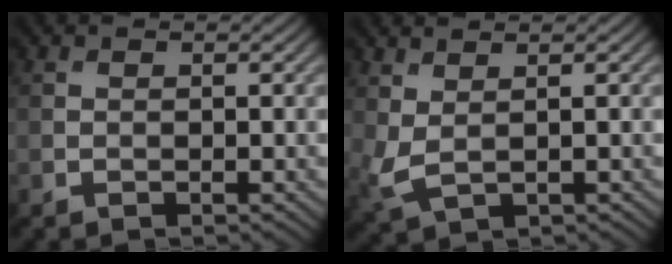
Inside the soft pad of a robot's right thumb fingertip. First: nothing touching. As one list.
[{"total": 3.5, "force": [1.0, 1.7, 2.8], "torque": [-0.087, 0.001, 0.023]}]